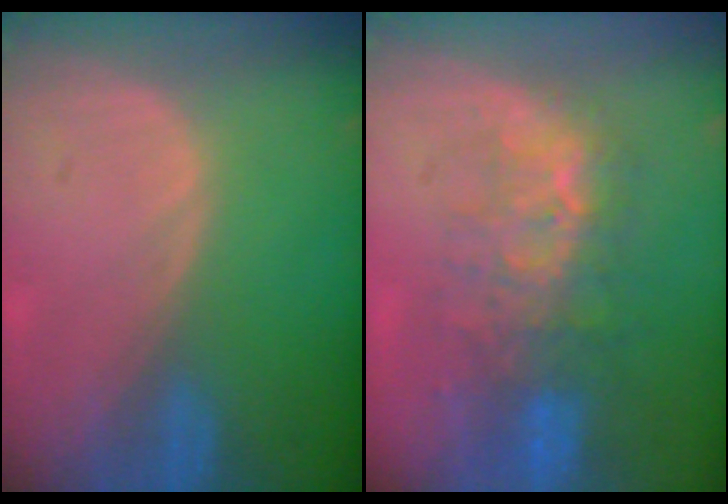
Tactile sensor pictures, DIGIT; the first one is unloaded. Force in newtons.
{"total": 9.0, "press": 8.3, "slide": 3.5}